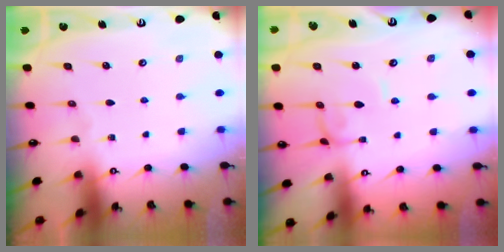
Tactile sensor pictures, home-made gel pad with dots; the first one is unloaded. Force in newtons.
{"total": 2.2, "press": 2.2, "slide": 0.1}